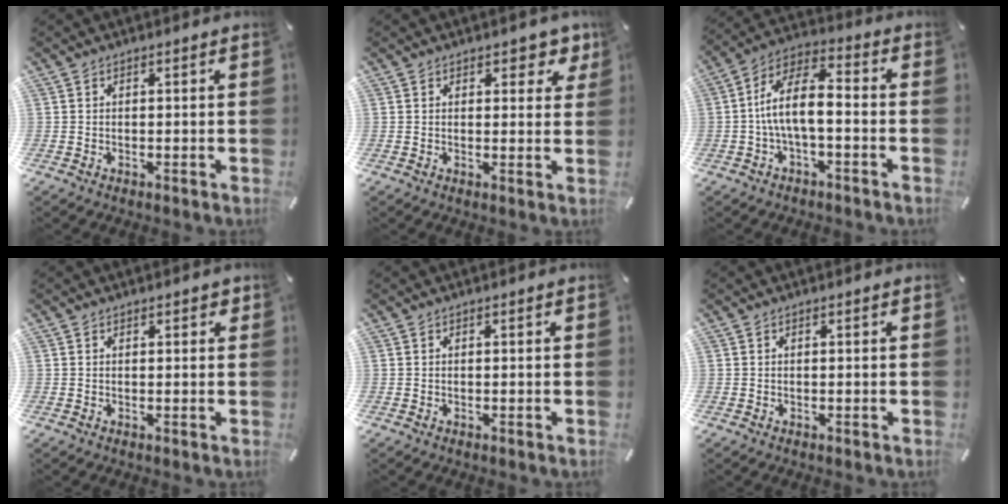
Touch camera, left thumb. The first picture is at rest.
{"total": 4.7, "force": [2.9, 2.7, 2.5], "torque": [-0.009, -0.014, 0.043]}
{"total": 11.1, "force": [-1.7, 4.9, 9.9], "torque": [-0.191, 0.009, -0.029]}
{"total": 1.1, "force": [0.5, 0.7, 0.7], "torque": [-0.014, 0.003, 0.010]}
{"total": 0.0}
{"total": 0.0}